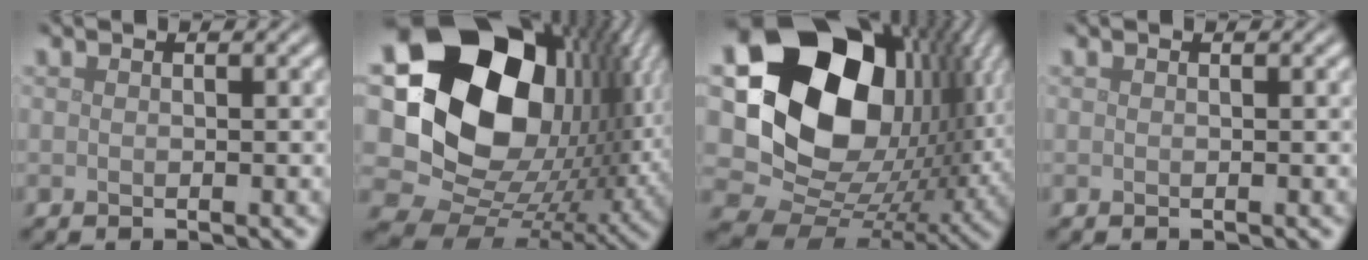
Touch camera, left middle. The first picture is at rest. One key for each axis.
{"total": 20.5, "fx": 4.4, "fy": 15.3, "fz": 12.9, "tx": -0.233, "ty": 0.006, "tz": 0.093}
{"total": 18.5, "fx": 4.1, "fy": 13.8, "fz": 11.7, "tx": -0.211, "ty": -0.001, "tz": 0.090}
{"total": 0.0}